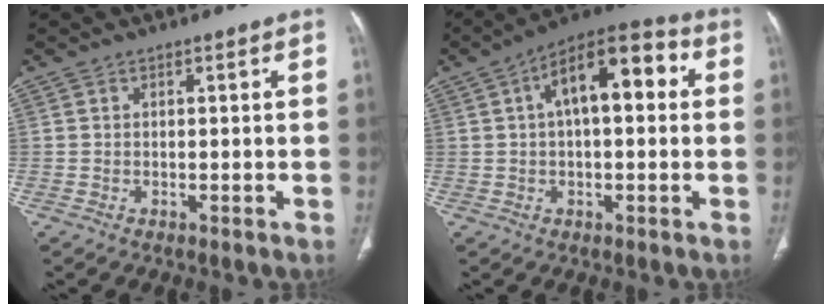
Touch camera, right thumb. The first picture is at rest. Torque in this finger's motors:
{"motor_torque": [1.05, 3.96, 1.44, -0.24, 0.11]}